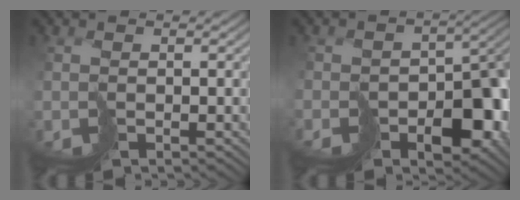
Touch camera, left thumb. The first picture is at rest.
{"total": 9.4, "force": [-5.0, 6.0, 5.3], "torque": [-0.047, -0.022, -0.064]}